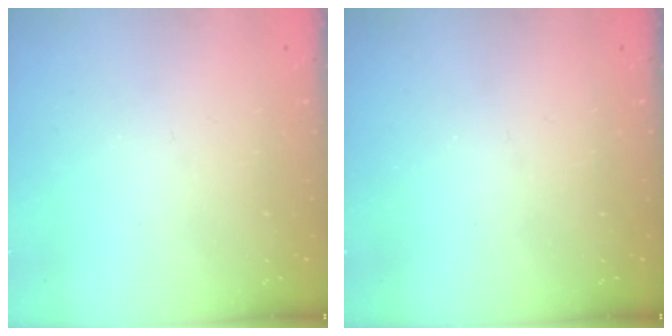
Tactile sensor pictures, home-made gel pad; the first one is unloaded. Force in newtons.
{"total": 0.0}